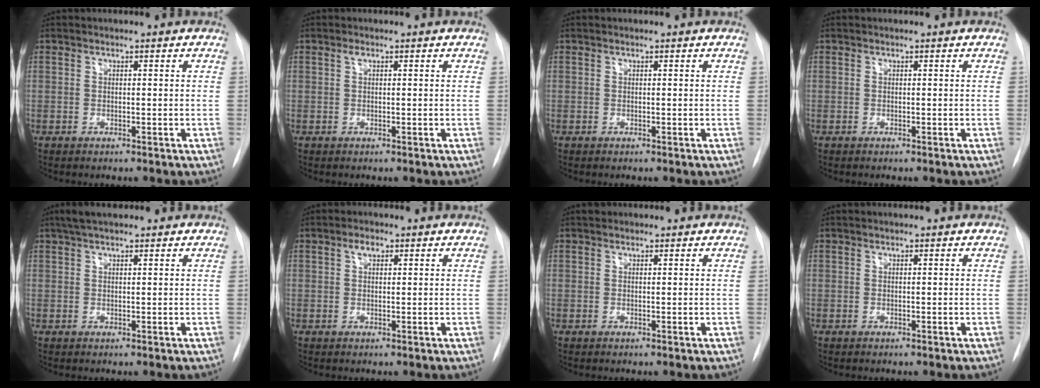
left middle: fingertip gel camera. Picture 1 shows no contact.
{"total": 0.6, "force": [0.3, 0.2, 0.4], "torque": [-0.008, 0.005, 0.004]}
{"total": 0.0}
{"total": 0.0}
{"total": 4.1, "force": [3.2, 1.0, 2.4], "torque": [-0.044, 0.023, 0.055]}
{"total": 1.6, "force": [0.8, 0.9, 1.1], "torque": [-0.021, 0.008, 0.014]}
{"total": 0.8, "force": [0.7, 0.4, 0.1], "torque": [-0.006, 0.011, 0.011]}
{"total": 0.0}